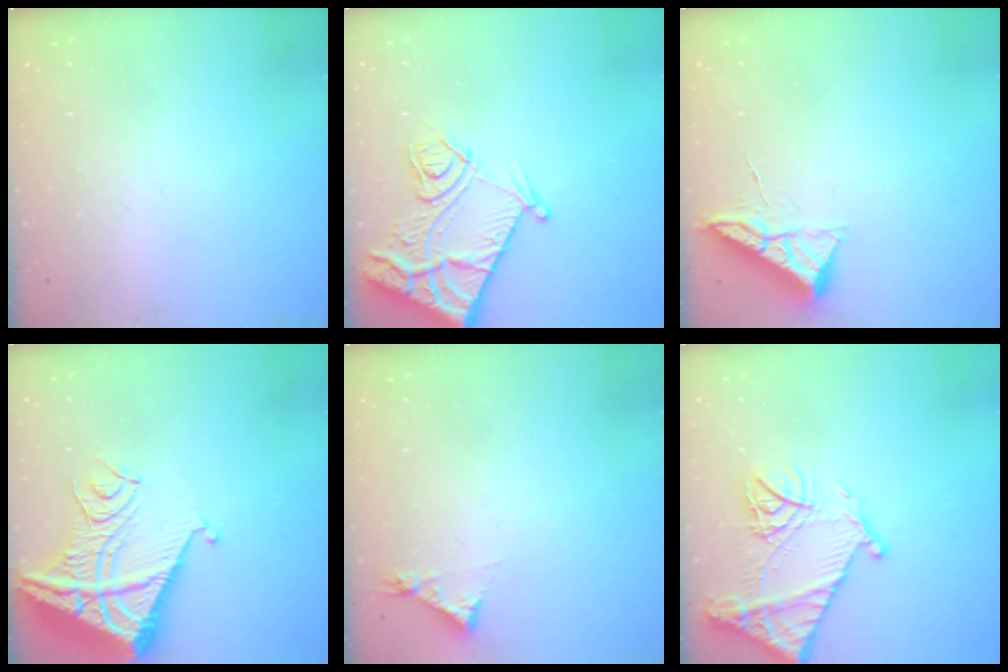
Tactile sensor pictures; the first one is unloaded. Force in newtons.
{"total": 13.7, "press": 13.7, "slide": 1.4}
{"total": 6.6, "press": 6.6, "slide": 0.7}
{"total": 15.2, "press": 15.1, "slide": 1.8}
{"total": 4.3, "press": 4.3, "slide": 0.5}
{"total": 17.2, "press": 17.1, "slide": 1.7}